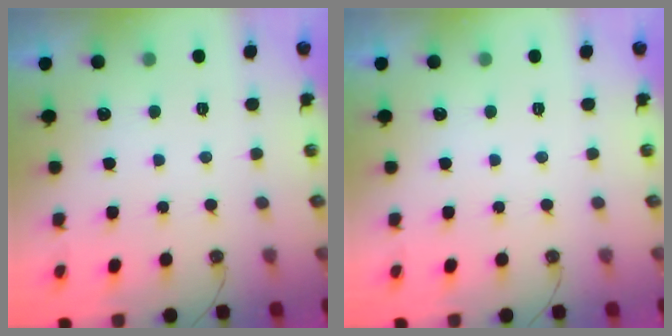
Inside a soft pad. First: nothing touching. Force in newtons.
{"total": 0.0}